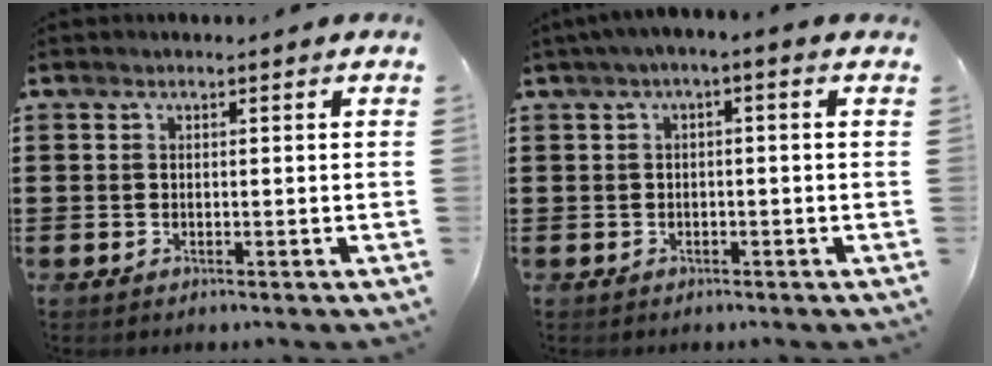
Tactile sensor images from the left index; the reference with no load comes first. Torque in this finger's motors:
{"motor_torque": [2.14, 0.00, 0.23, 0.02]}